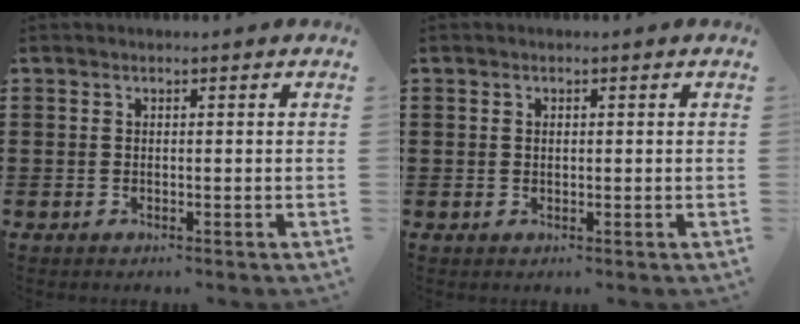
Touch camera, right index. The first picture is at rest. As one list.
[{"total": 0.5, "force": [0.1, 0.3, 0.4], "torque": [-0.009, 0.002, 0.002]}]